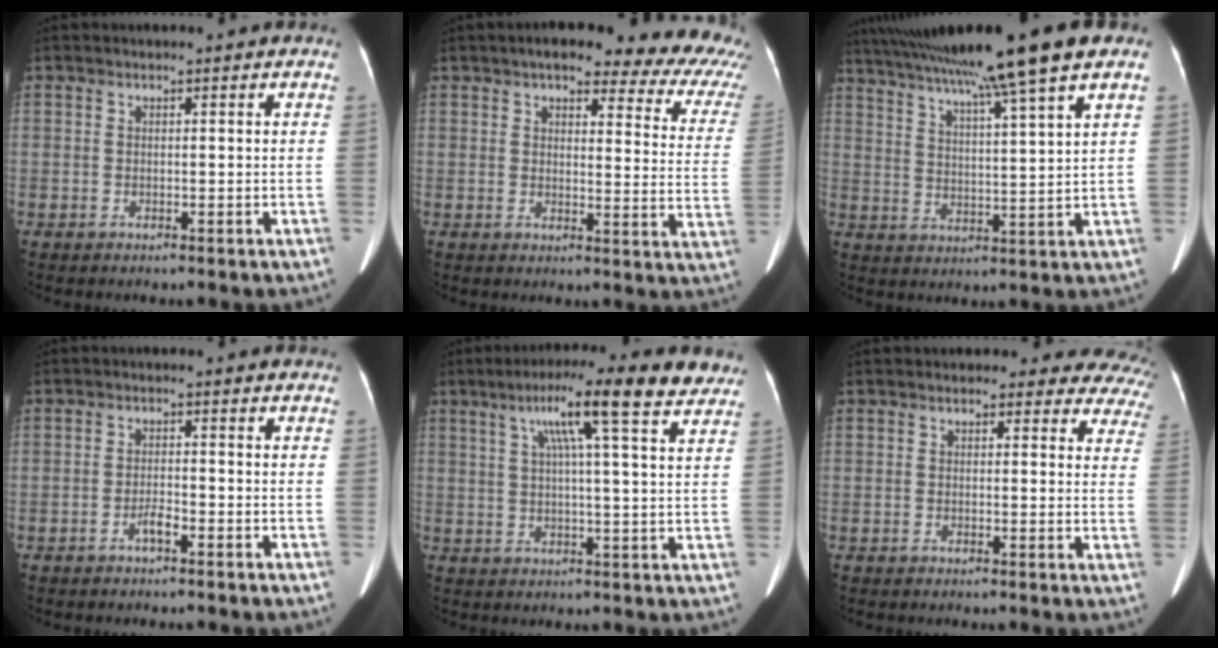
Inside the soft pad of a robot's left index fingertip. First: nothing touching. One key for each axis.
{"total": 18.4, "fx": 14.6, "fy": 4.8, "fz": 10.2, "tx": -0.101, "ty": -0.002, "tz": 0.147}
{"total": 17.4, "fx": 13.3, "fy": -1.9, "fz": 11.1, "tx": -0.188, "ty": 0.017, "tz": 0.202}
{"total": 1.9, "fx": -1.3, "fy": 0.3, "fz": 1.3, "tx": -0.024, "ty": 0.001, "tz": -0.023}
{"total": 13.4, "fx": 8.2, "fy": 0.6, "fz": 10.5, "tx": -0.164, "ty": 0.033, "tz": 0.107}
{"total": 11.9, "fx": 10.9, "fy": 4.7, "fz": 1.6, "tx": 0.036, "ty": -0.025, "tz": 0.076}